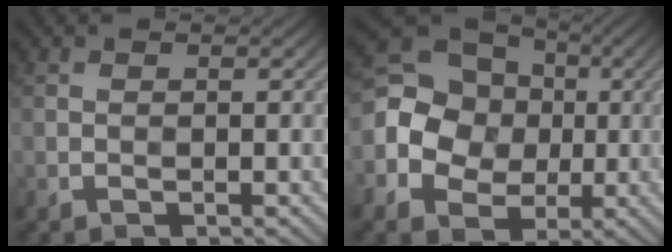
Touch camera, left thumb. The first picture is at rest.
{"total": 13.4, "force": [-0.5, 11.9, 6.0], "torque": [-0.172, 0.013, -0.034]}